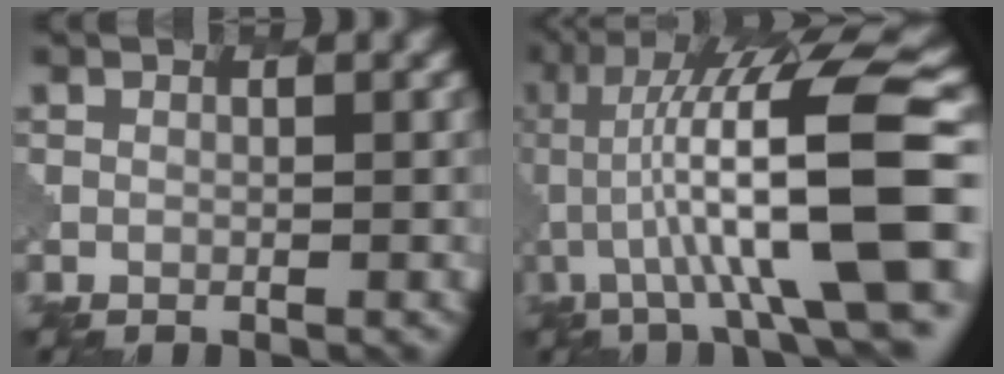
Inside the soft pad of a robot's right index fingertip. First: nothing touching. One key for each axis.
{"total": 13.8, "fx": 0.4, "fy": 2.6, "fz": 13.5, "tx": -0.226, "ty": 0.033, "tz": 0.008}